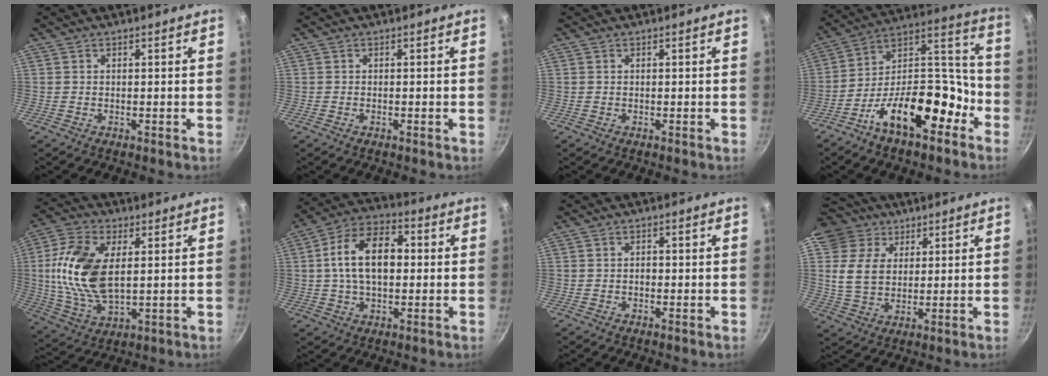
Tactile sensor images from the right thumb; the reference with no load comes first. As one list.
[{"total": 0.0}, {"total": 0.0}, {"total": 20.3, "force": [-10.3, 10.0, 14.4], "torque": [-0.177, 0.098, -0.182]}, {"total": 16.5, "force": [2.5, 9.0, 13.6], "torque": [-0.263, 0.000, 0.048]}, {"total": 14.2, "force": [1.2, 8.7, 11.2], "torque": [-0.169, 0.029, 0.007]}, {"total": 1.0, "force": [-0.2, 0.8, 0.7], "torque": [-0.009, 0.005, -0.006]}, {"total": 12.3, "force": [5.2, 9.6, 5.7], "torque": [-0.079, -0.014, 0.090]}]